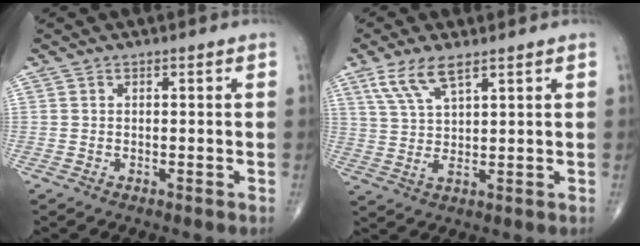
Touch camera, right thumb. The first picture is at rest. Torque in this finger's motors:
{"motor_torque": [0.08, 0.10, 0.23, -0.02, 0.28]}